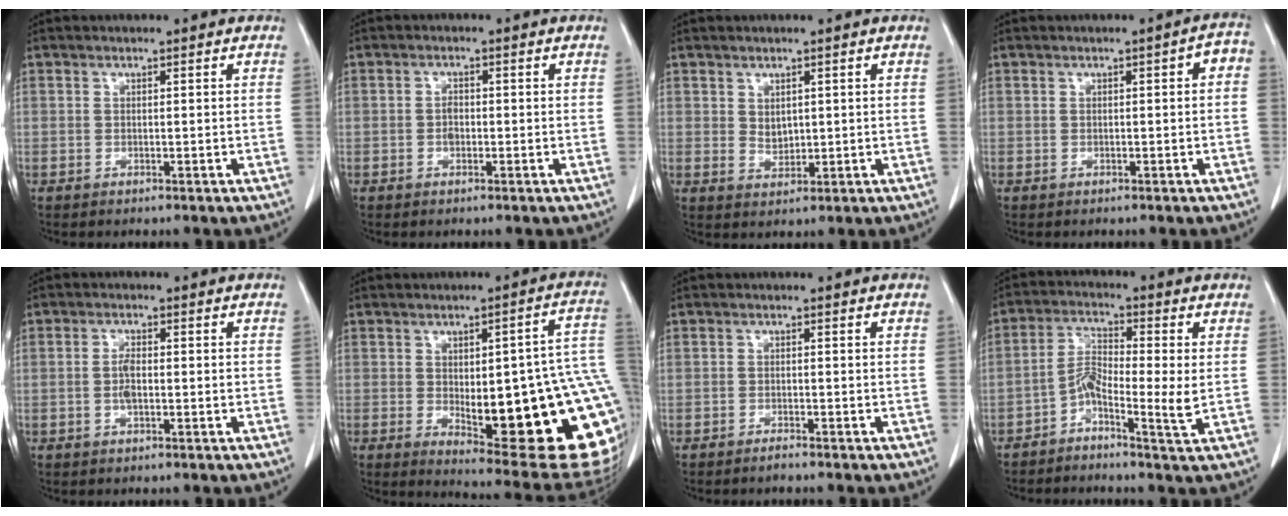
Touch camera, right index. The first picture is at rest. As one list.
[{"total": 1.5, "force": [-0.4, 0.9, 1.1], "torque": [-0.019, 0.004, -0.008]}, {"total": 2.2, "force": [0.8, 1.6, 1.3], "torque": [-0.023, -0.003, 0.024]}, {"total": 2.4, "force": [0.0, 0.6, 2.3], "torque": [-0.024, 0.009, -0.002]}, {"total": 2.5, "force": [-0.4, 0.8, 2.3], "torque": [-0.053, 0.001, -0.009]}, {"total": 25.9, "force": [-3.9, 5.5, 25.0], "torque": [-0.233, 0.002, -0.032]}, {"total": 1.0, "force": [-0.9, 0.0, 0.3], "torque": [-0.006, 0.000, -0.014]}, {"total": 5.5, "force": [-1.9, 0.7, 5.2], "torque": [-0.108, 0.012, -0.041]}]